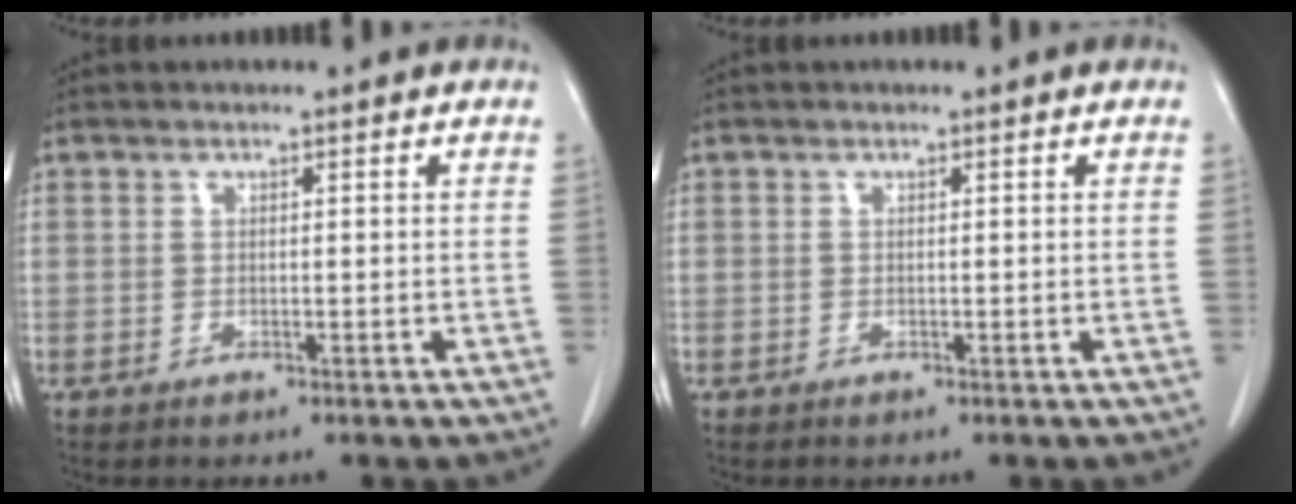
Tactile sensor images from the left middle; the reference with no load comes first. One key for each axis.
{"total": 0.0}